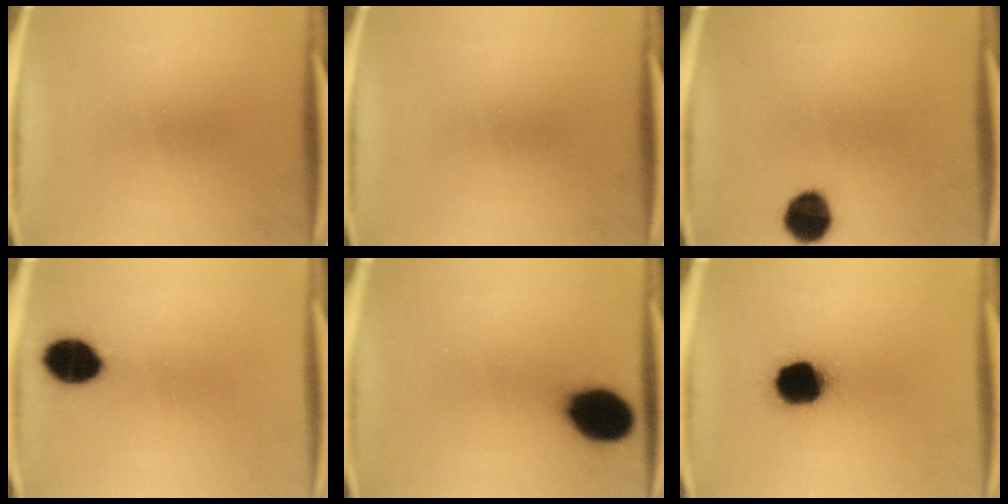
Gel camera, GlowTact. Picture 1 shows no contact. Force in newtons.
{"total": 0.0}
{"total": 8.0}
{"total": 9.8}
{"total": 13.5}
{"total": 14.2}